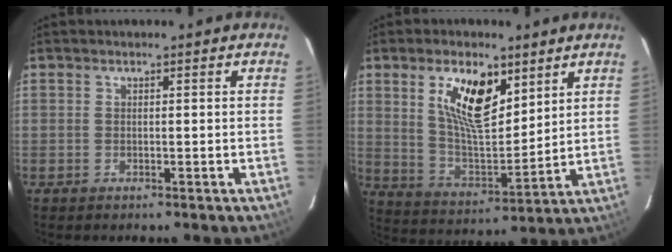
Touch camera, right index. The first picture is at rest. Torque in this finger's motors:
{"motor_torque": [1.44, 0.70, 0.38, 0.14]}